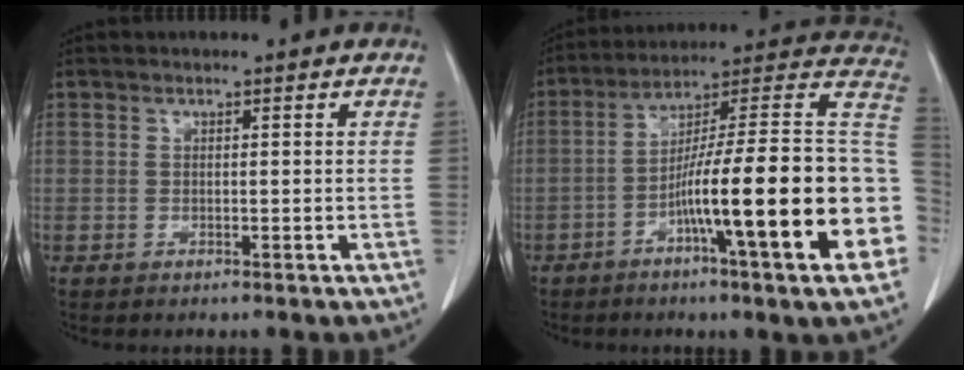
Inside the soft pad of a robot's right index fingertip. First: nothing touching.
{"total": 24.9, "force": [-6.5, 0.9, 24.0], "torque": [-0.264, 0.014, -0.107]}